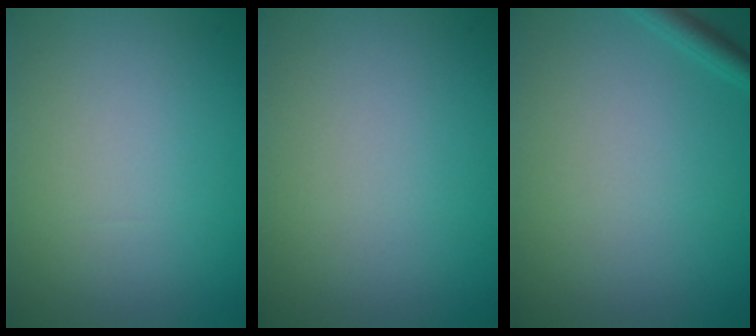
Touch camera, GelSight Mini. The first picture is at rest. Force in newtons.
{"total": 0.0}
{"total": 1.4, "press": 1.4, "slide": 0.1}